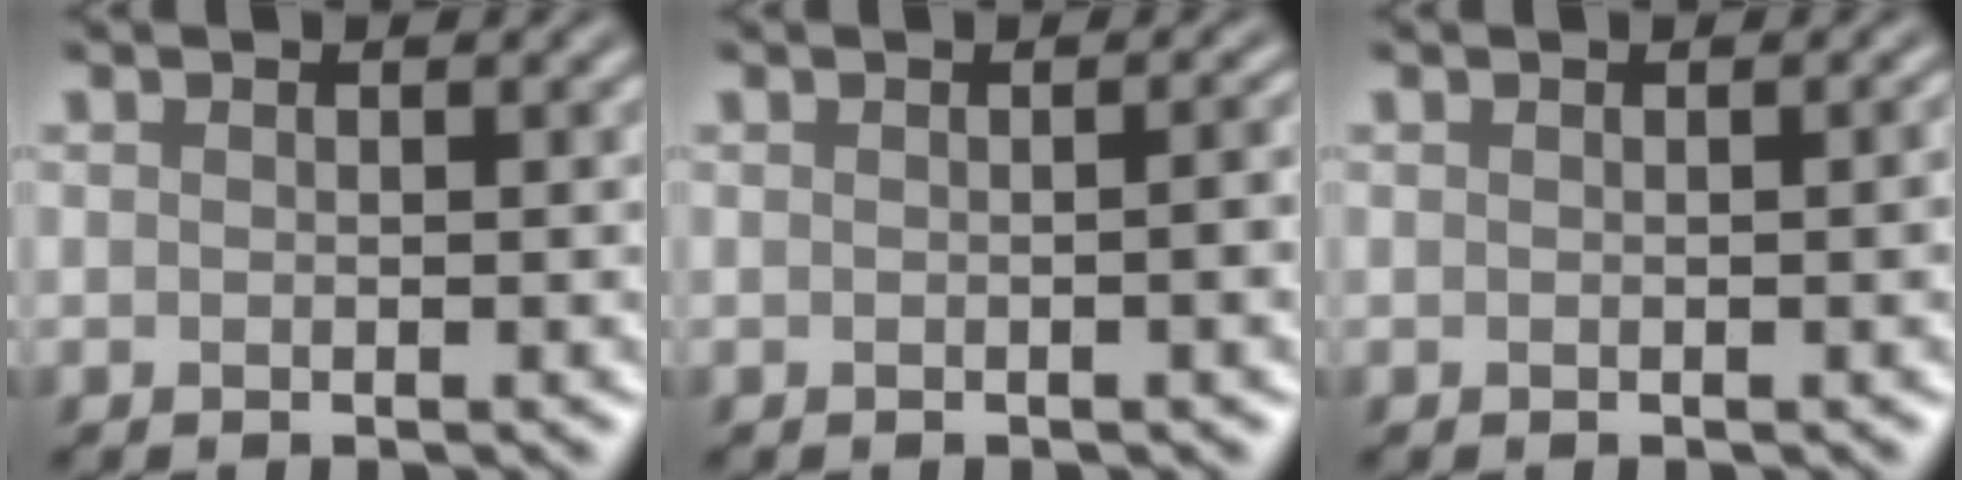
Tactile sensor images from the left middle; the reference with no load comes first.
{"total": 2.5, "force": [-0.1, 0.8, 2.4], "torque": [-0.021, 0.005, -0.002]}
{"total": 1.6, "force": [0.0, 0.4, 1.6], "torque": [-0.016, 0.004, -0.001]}